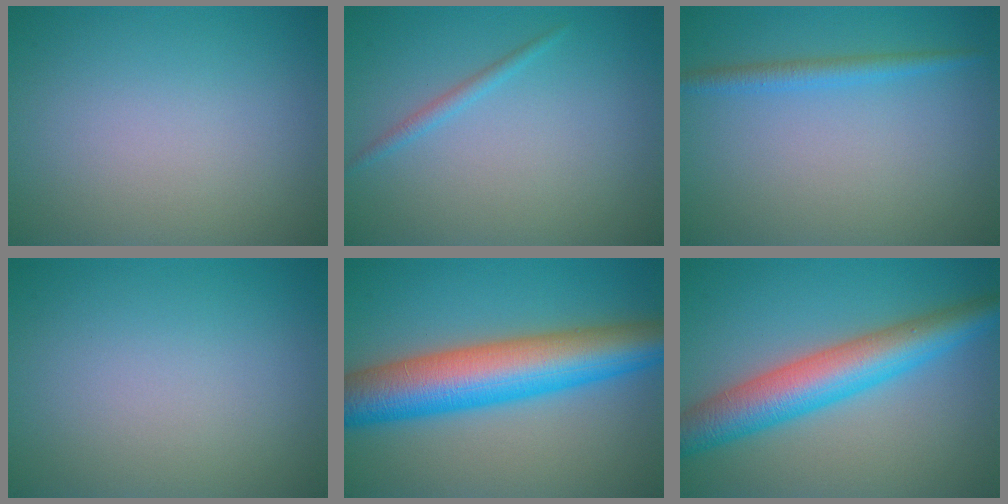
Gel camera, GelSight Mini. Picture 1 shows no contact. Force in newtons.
{"total": 1.0, "press": 1.0, "slide": 0.1}
{"total": 1.8, "press": 1.8, "slide": 0.1}
{"total": 0.0}
{"total": 10.6, "press": 10.6, "slide": 0.1}
{"total": 7.4, "press": 7.4, "slide": 0.1}